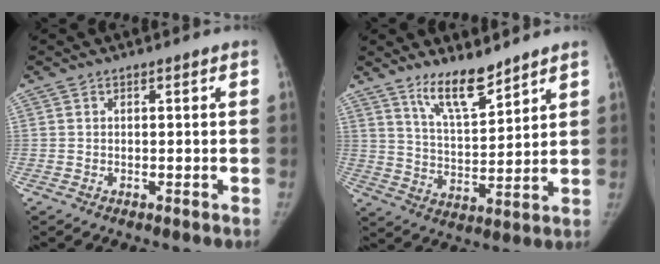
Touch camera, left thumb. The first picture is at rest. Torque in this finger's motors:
{"motor_torque": [1.07, 0.41, 0.05, -0.41, 0.14]}